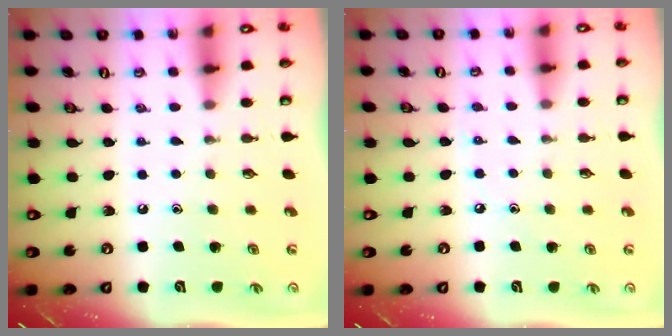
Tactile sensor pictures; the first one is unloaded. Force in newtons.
{"total": 2.3, "press": 2.3, "slide": 0.3}